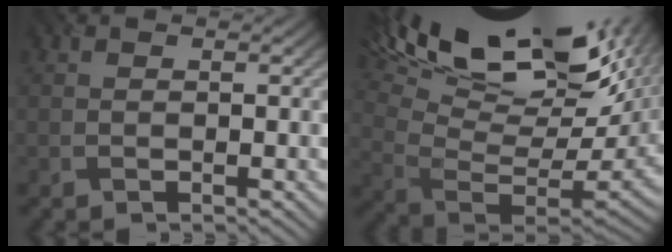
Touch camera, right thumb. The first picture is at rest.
{"total": 20.8, "force": [11.8, 7.9, 15.3], "torque": [-0.252, 0.033, 0.203]}